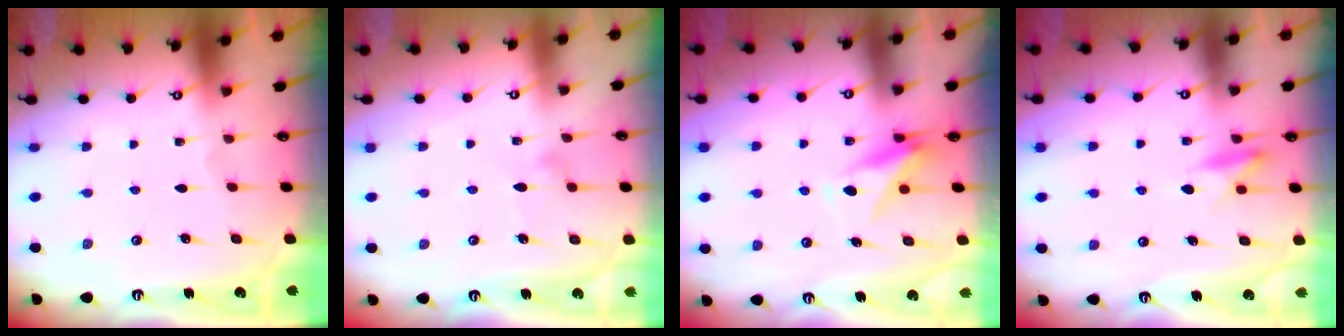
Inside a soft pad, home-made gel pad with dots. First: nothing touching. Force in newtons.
{"total": 8.3, "press": 8.2, "slide": 0.4}
{"total": 9.2, "press": 9.1, "slide": 1.4}
{"total": 8.5, "press": 8.4, "slide": 1.3}